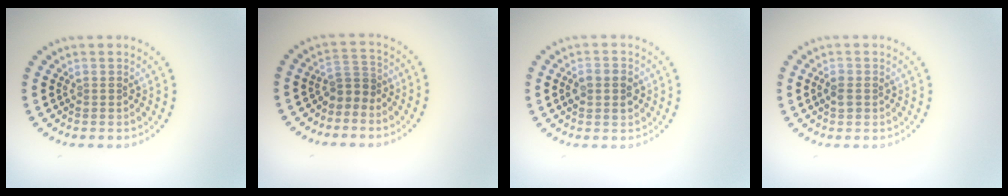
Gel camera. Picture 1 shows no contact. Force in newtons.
{"total": 1.9, "press": 1.4, "slide": 1.4}
{"total": 2.9, "press": 2.9, "slide": 0.1}
{"total": 1.4, "press": 1.4, "slide": 0.3}